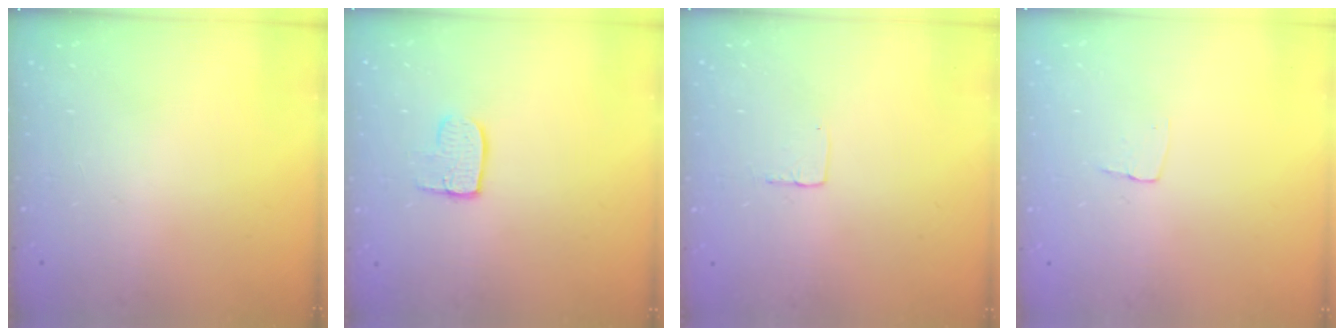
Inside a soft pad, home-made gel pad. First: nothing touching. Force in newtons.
{"total": 7.0, "press": 7.0, "slide": 0.4}
{"total": 2.7, "press": 2.7, "slide": 0.1}
{"total": 3.4, "press": 3.4, "slide": 0.2}